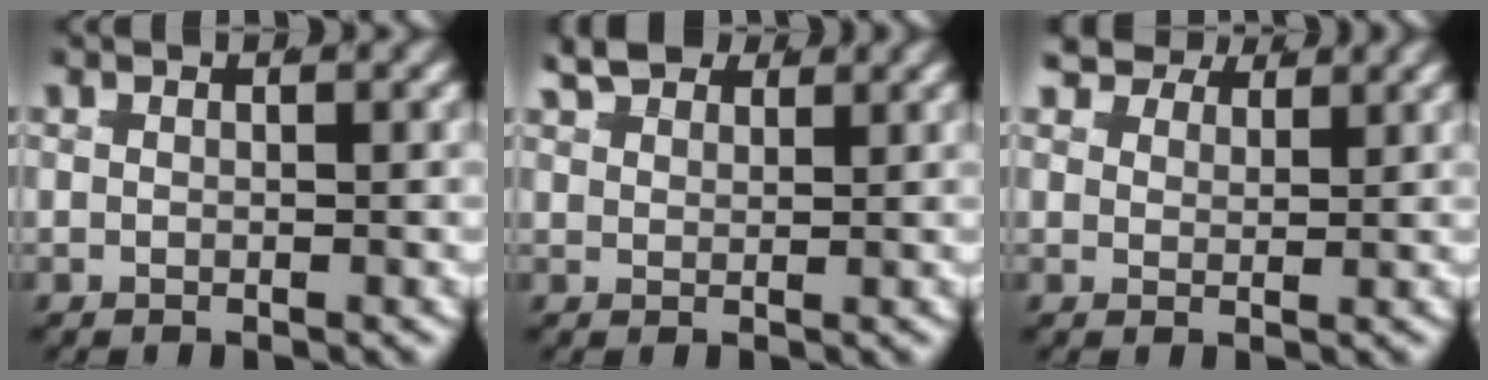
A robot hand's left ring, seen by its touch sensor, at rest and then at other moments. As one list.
[{"total": 2.2, "force": [1.9, 0.7, 0.7], "torque": [-0.016, -0.004, 0.036]}, {"total": 4.6, "force": [3.6, 2.1, 1.8], "torque": [-0.029, 0.004, 0.055]}]